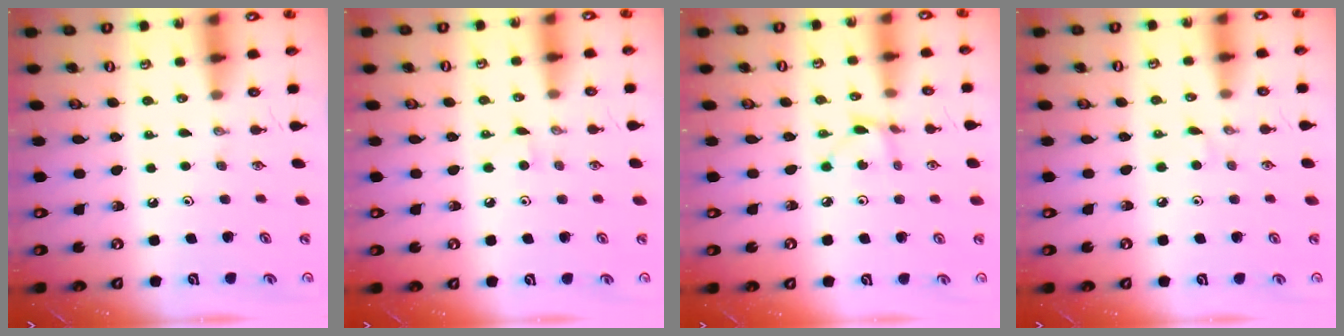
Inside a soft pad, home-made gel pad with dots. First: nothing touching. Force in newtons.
{"total": 2.9, "press": 2.9, "slide": 0.4}
{"total": 2.4, "press": 2.4, "slide": 0.3}
{"total": 2.1, "press": 2.1, "slide": 0.3}